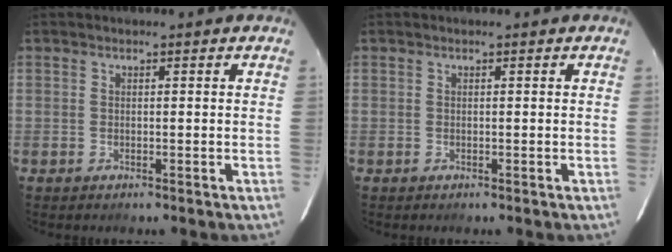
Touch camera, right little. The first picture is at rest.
{"total": 0.0}